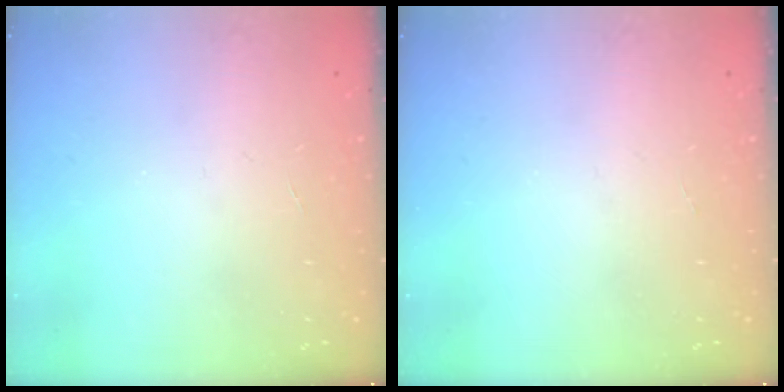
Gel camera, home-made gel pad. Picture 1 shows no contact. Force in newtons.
{"total": 0.0}